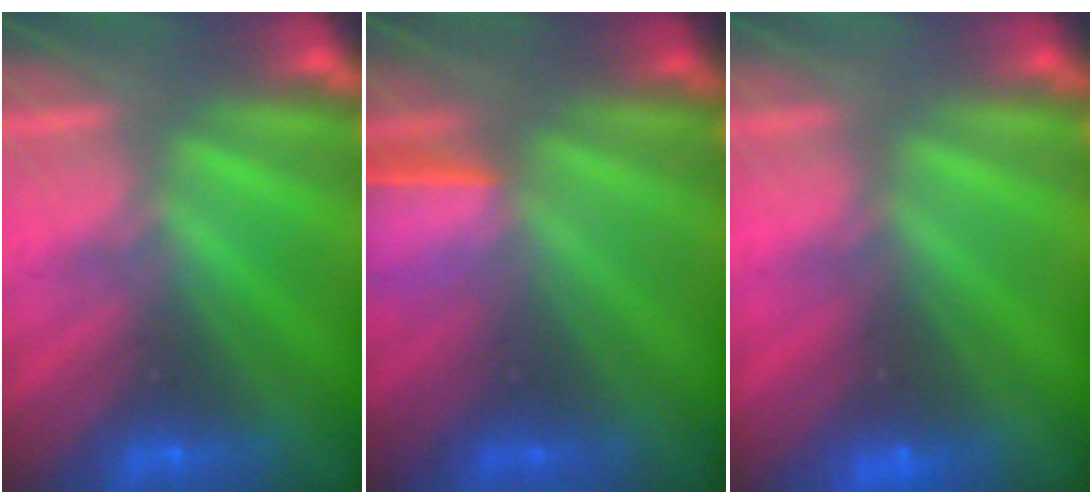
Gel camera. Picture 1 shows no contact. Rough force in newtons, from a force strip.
{"total": 1.6}
{"total": 2.4}